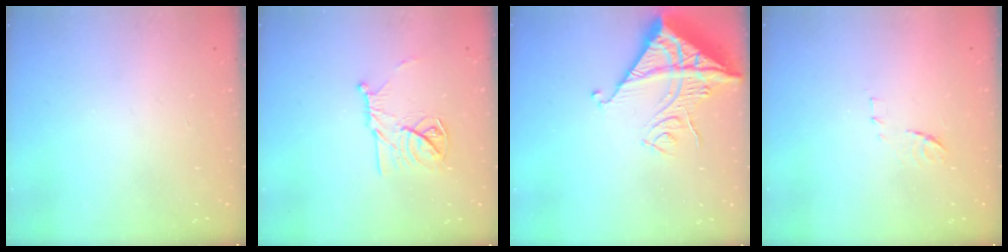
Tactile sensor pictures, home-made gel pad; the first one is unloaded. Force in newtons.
{"total": 12.4, "press": 12.4, "slide": 0.2}
{"total": 17.1, "press": 17.0, "slide": 1.6}
{"total": 6.8, "press": 6.8, "slide": 0.5}